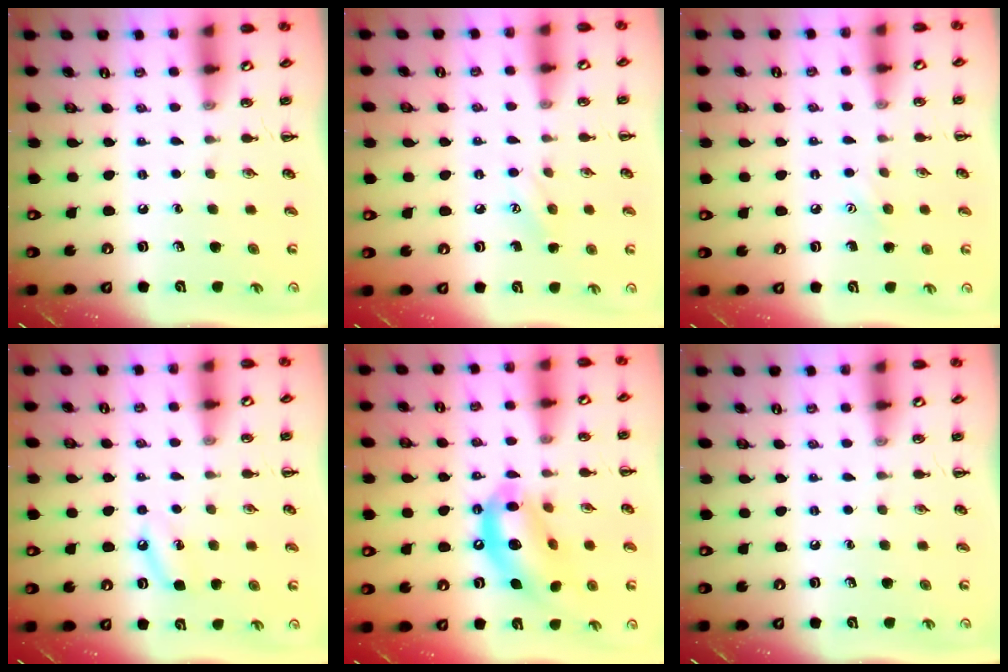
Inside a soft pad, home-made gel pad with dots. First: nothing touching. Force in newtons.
{"total": 6.5, "press": 6.3, "slide": 1.7}
{"total": 5.4, "press": 5.3, "slide": 1.3}
{"total": 4.6, "press": 4.4, "slide": 1.4}
{"total": 13.8, "press": 13.3, "slide": 3.7}
{"total": 0.0}